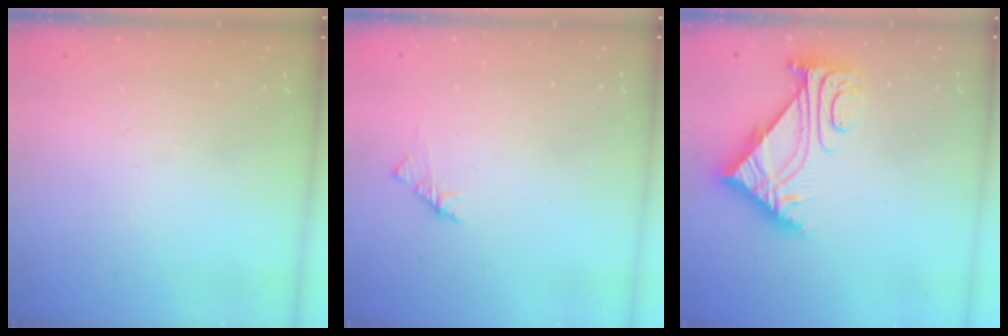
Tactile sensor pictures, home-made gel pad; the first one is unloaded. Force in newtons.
{"total": 1.7, "press": 1.6, "slide": 0.5}
{"total": 7.3, "press": 7.2, "slide": 1.2}